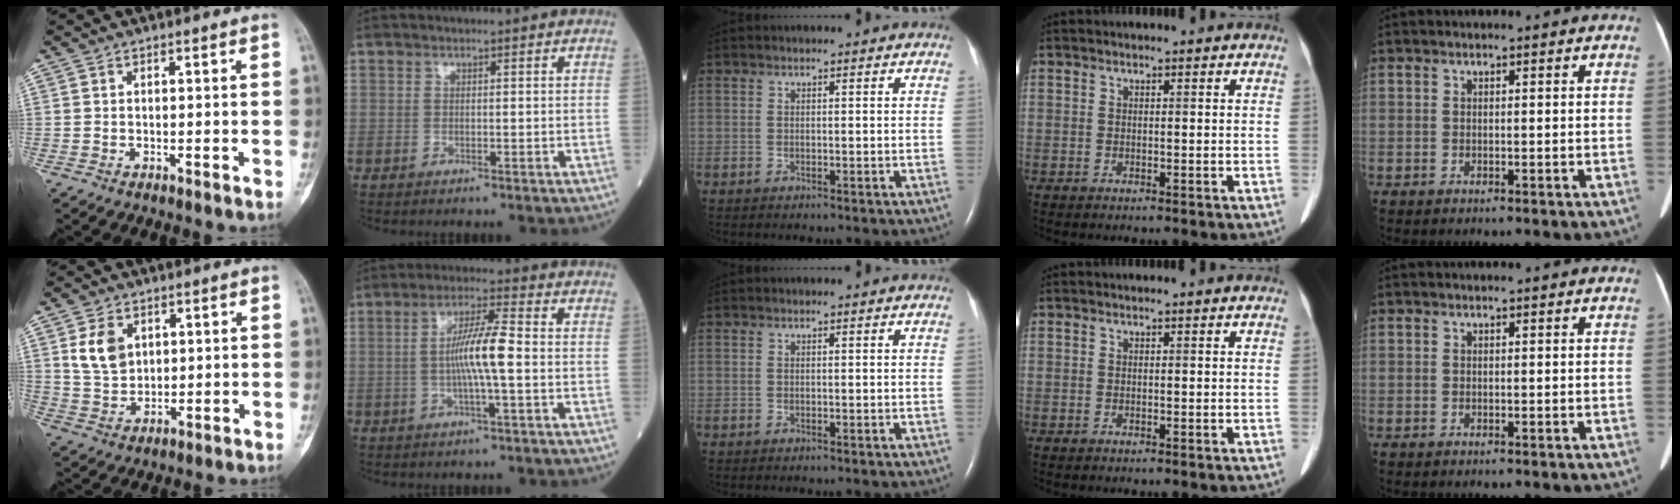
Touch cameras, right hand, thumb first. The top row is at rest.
{"thumb": {"total": 7.2, "force": [2.5, 5.2, 4.3], "torque": [-0.061, -0.013, 0.055]}, "index": {"total": 7.6, "force": [-0.7, 0.1, 7.6], "torque": [-0.142, 0.005, -0.016]}}